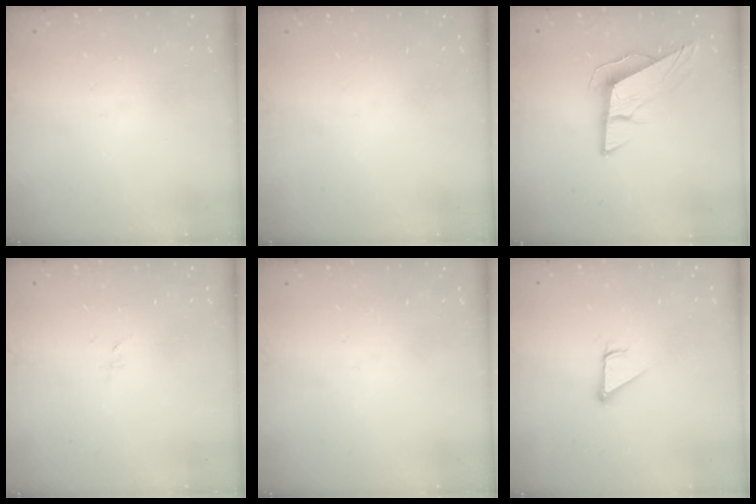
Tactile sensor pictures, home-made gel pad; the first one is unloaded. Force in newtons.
{"total": 0.0}
{"total": 9.7, "press": 9.4, "slide": 2.3}
{"total": 4.5, "press": 3.7, "slide": 2.5}
{"total": 0.0}
{"total": 3.0, "press": 3.0, "slide": 0.2}